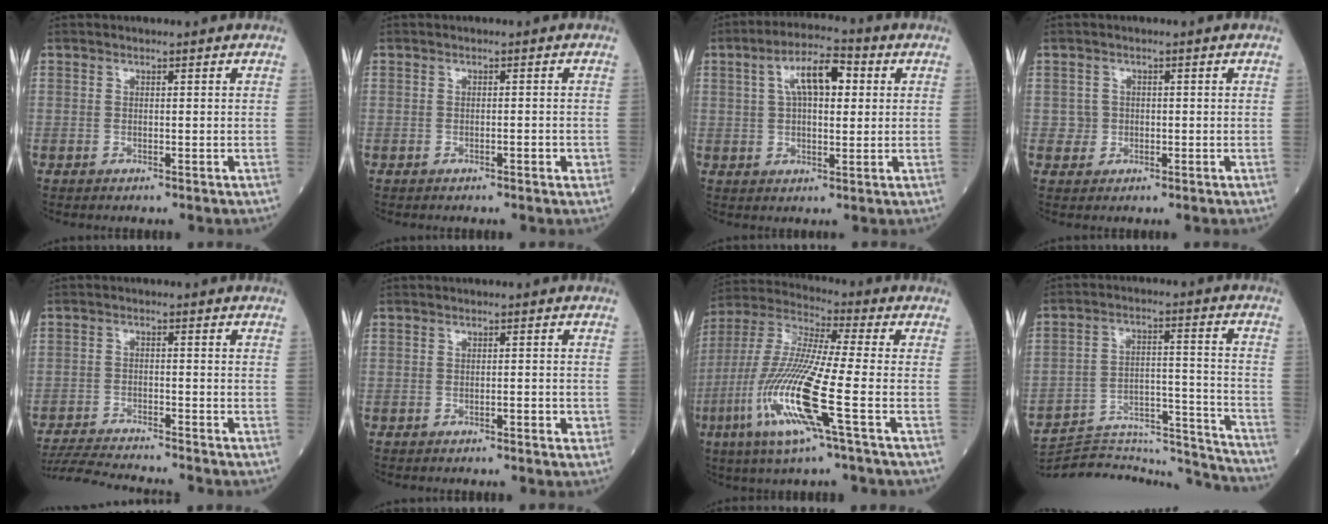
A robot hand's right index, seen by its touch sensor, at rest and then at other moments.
{"total": 1.2, "force": [-0.5, 0.3, 1.1], "torque": [-0.013, 0.002, -0.006]}
{"total": 8.7, "force": [2.5, 3.1, 7.7], "torque": [-0.138, 0.026, 0.039]}
{"total": 1.8, "force": [-0.2, 1.8, 0.2], "torque": [0.000, 0.005, -0.002]}
{"total": 10.0, "force": [-9.5, -0.7, 3.2], "torque": [-0.053, -0.015, -0.157]}
{"total": 1.5, "force": [-0.6, 0.4, 1.3], "torque": [-0.017, 0.002, -0.007]}
{"total": 16.6, "force": [-5.8, 0.4, 15.6], "torque": [-0.340, -0.022, -0.118]}
{"total": 23.1, "force": [-22.7, 1.3, 3.9], "torque": [-0.065, 0.023, -0.325]}